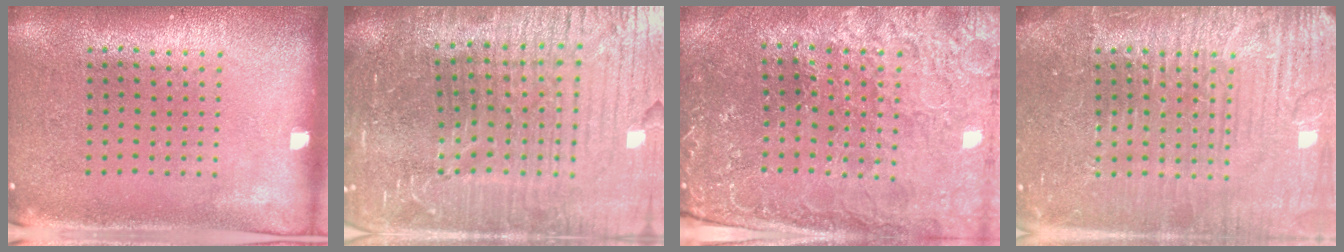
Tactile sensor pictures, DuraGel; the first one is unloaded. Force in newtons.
{"total": 7.0, "press": 6.1, "slide": 3.5}
{"total": 3.1, "press": 3.1, "slide": 0.4}
{"total": 7.6, "press": 7.6, "slide": 0.9}